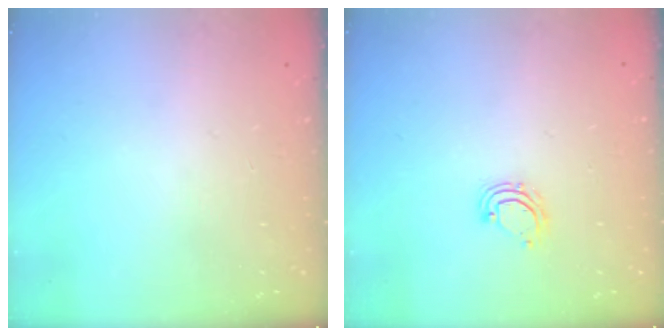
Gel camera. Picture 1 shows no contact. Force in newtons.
{"total": 5.4, "press": 5.4, "slide": 0.3}